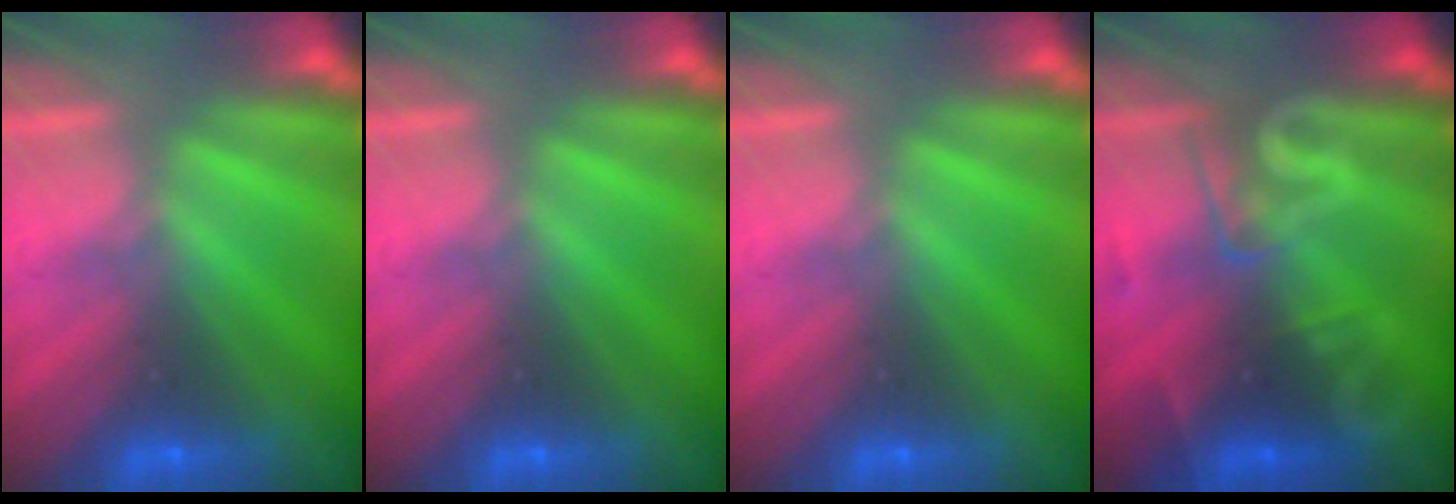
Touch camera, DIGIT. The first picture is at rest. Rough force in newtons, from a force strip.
{"total": 0.0}
{"total": 0.0}
{"total": 2.7}